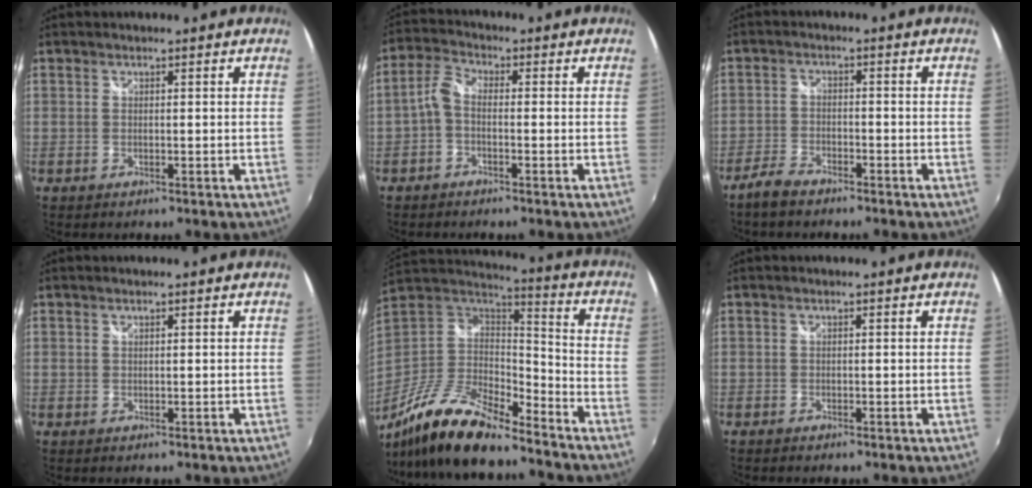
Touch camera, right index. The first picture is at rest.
{"total": 3.5, "force": [-1.3, 1.9, 2.7], "torque": [-0.066, 0.012, -0.032]}
{"total": 4.7, "force": [-3.9, 1.7, 2.0], "torque": [-0.060, -0.002, -0.079]}
{"total": 0.0}
{"total": 20.4, "force": [-15.4, 5.6, 12.2], "torque": [-0.248, -0.030, -0.280]}
{"total": 0.6, "force": [-0.5, 0.3, 0.2], "torque": [-0.006, -0.003, -0.011]}